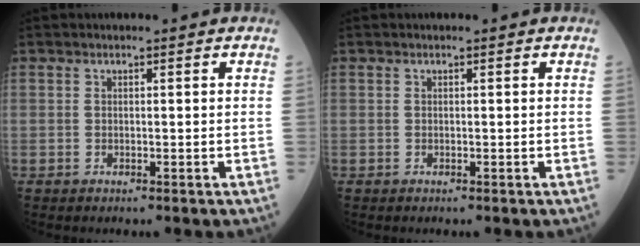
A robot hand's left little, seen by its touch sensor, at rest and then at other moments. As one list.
[{"total": 0.0}]